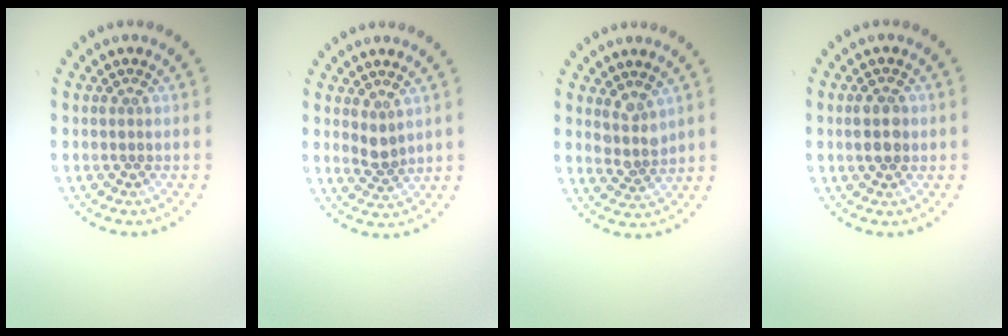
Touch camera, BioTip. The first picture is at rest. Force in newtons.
{"total": 1.5, "press": 1.2, "slide": 0.9}
{"total": 2.4, "press": 2.0, "slide": 1.4}
{"total": 2.8, "press": 2.8, "slide": 0.2}